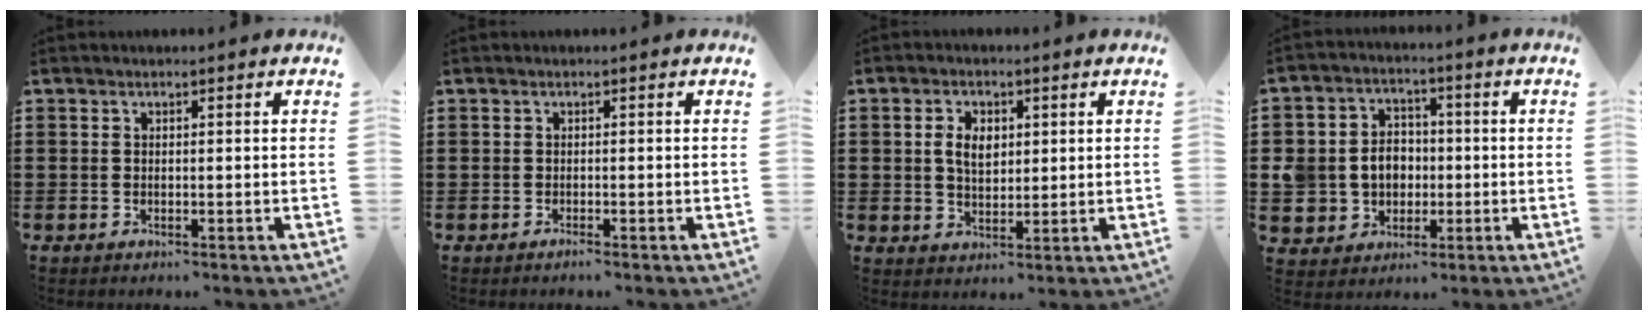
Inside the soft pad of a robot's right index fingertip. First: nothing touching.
{"total": 0.6, "force": [-0.5, 0.0, 0.2], "torque": [-0.006, -0.003, -0.010]}
{"total": 4.3, "force": [0.8, 2.8, 3.2], "torque": [-0.062, 0.009, 0.011]}
{"total": 6.9, "force": [-0.3, 6.5, 2.4], "torque": [-0.075, 0.018, -0.002]}